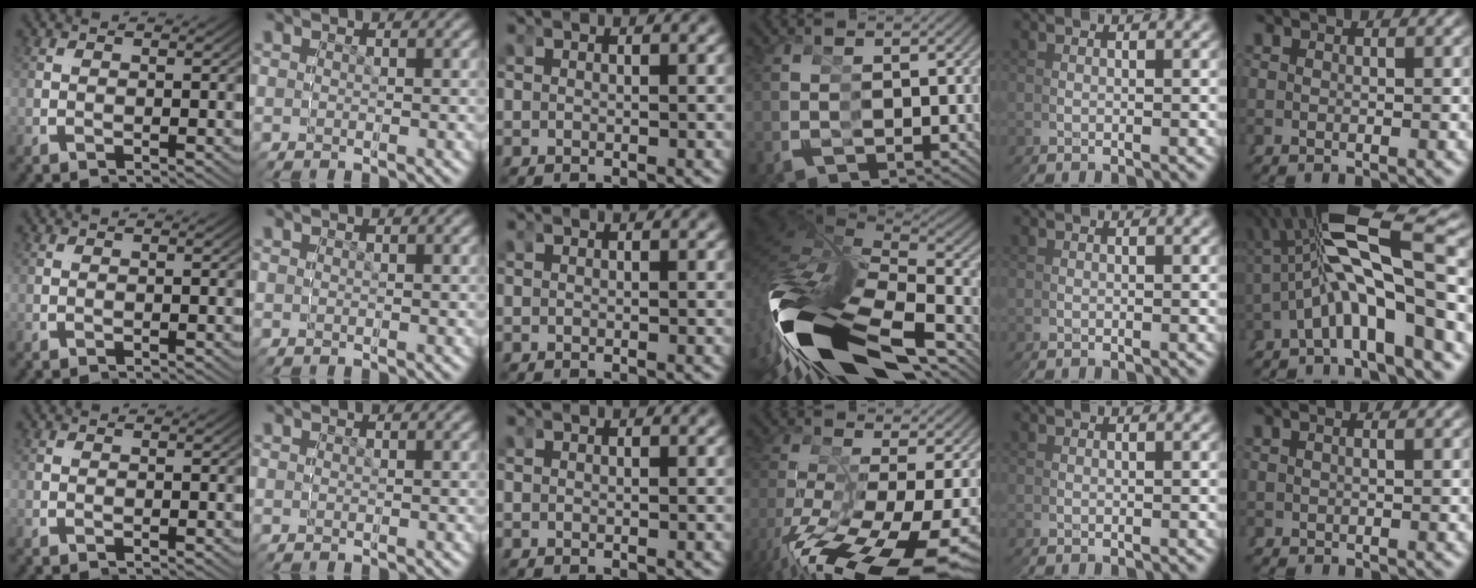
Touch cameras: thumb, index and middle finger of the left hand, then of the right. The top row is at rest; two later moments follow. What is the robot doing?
{"motion": "grasp_and_lifting", "object": "glasses"}